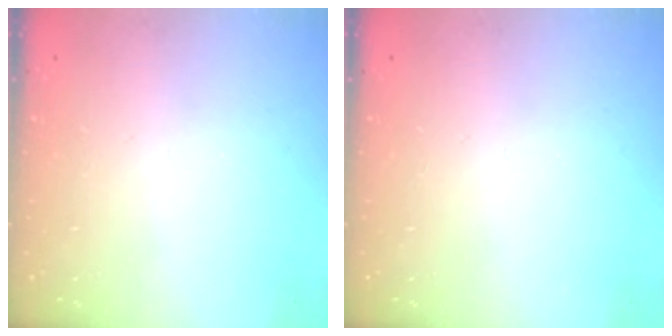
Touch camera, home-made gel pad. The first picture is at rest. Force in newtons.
{"total": 0.0}